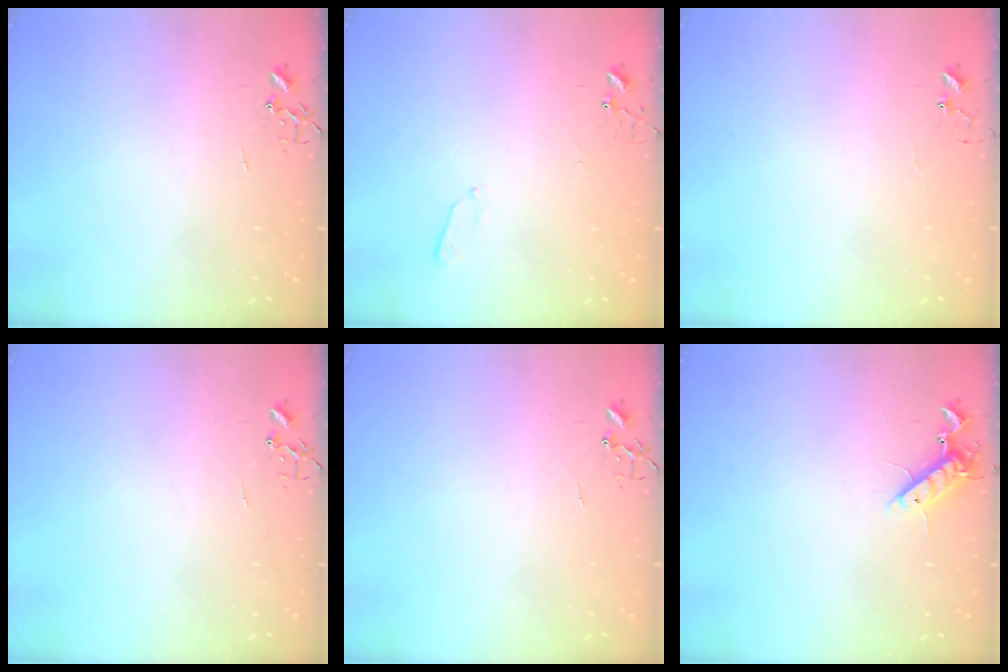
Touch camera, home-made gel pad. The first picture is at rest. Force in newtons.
{"total": 3.7, "press": 3.6, "slide": 0.5}
{"total": 4.8, "press": 4.8, "slide": 0.2}
{"total": 0.0}
{"total": 0.0}
{"total": 10.0, "press": 9.8, "slide": 1.5}